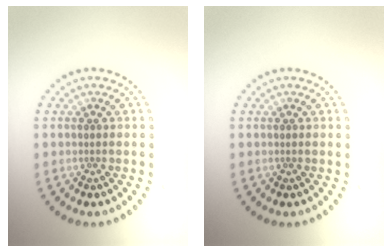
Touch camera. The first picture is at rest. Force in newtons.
{"total": 0.0}